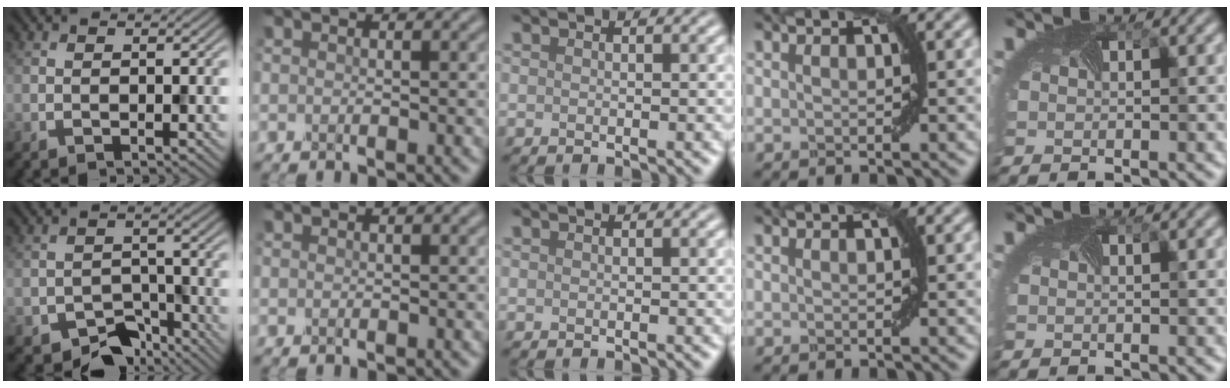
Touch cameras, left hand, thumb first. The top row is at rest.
{"thumb": {"total": 6.5, "force": [-4.7, 3.6, 2.6], "torque": [-0.033, -0.013, -0.082]}}